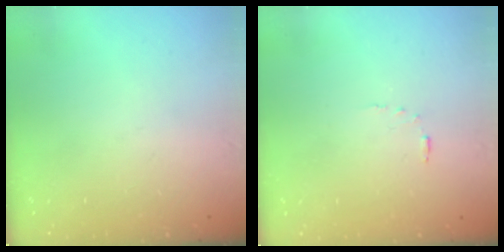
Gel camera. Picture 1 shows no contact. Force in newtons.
{"total": 2.5, "press": 2.5, "slide": 0.5}